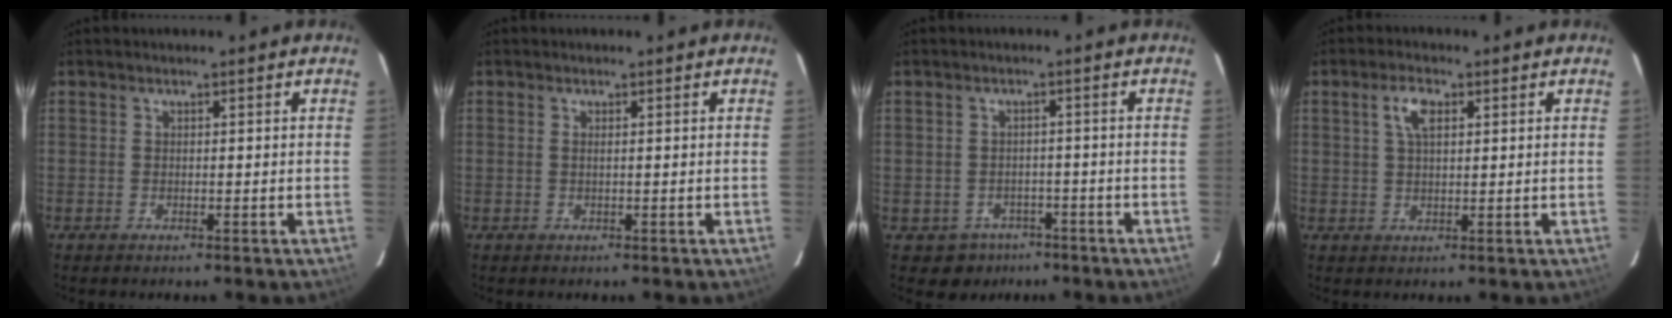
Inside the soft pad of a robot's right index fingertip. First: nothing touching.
{"total": 0.6, "force": [0.1, -0.2, 0.6], "torque": [-0.011, 0.000, 0.000]}
{"total": 5.0, "force": [-3.0, 3.9, 0.6], "torque": [-0.020, 0.020, -0.033]}
{"total": 4.2, "force": [1.6, 1.8, 3.4], "torque": [-0.065, 0.009, 0.030]}